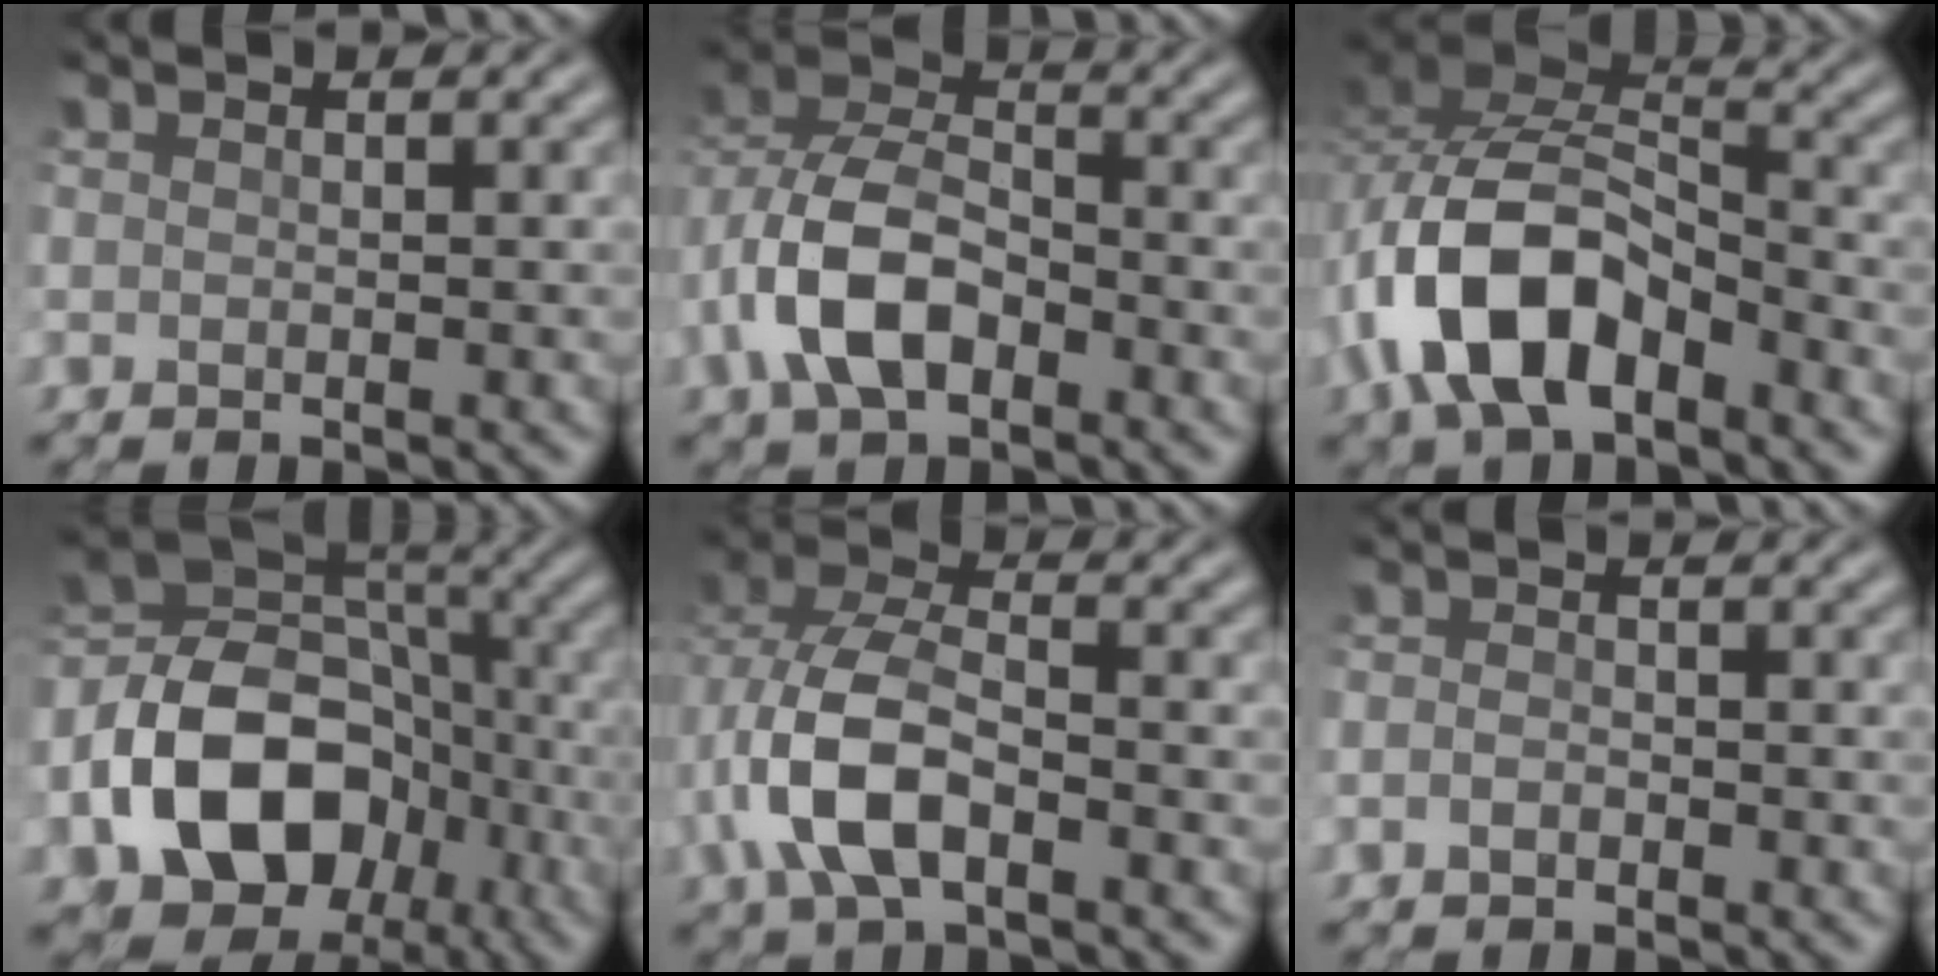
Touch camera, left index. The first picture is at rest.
{"total": 7.4, "force": [-2.8, 4.2, 5.4], "torque": [-0.116, 0.013, -0.058]}
{"total": 9.3, "force": [-4.4, 4.6, 6.8], "torque": [-0.141, 0.015, -0.087]}
{"total": 13.9, "force": [-4.7, 10.1, 8.3], "torque": [-0.170, -0.001, -0.080]}
{"total": 6.8, "force": [-1.9, 3.7, 5.4], "torque": [-0.125, 0.007, -0.040]}
{"total": 0.9, "force": [-0.6, 0.5, 0.5], "torque": [-0.011, 0.005, -0.014]}